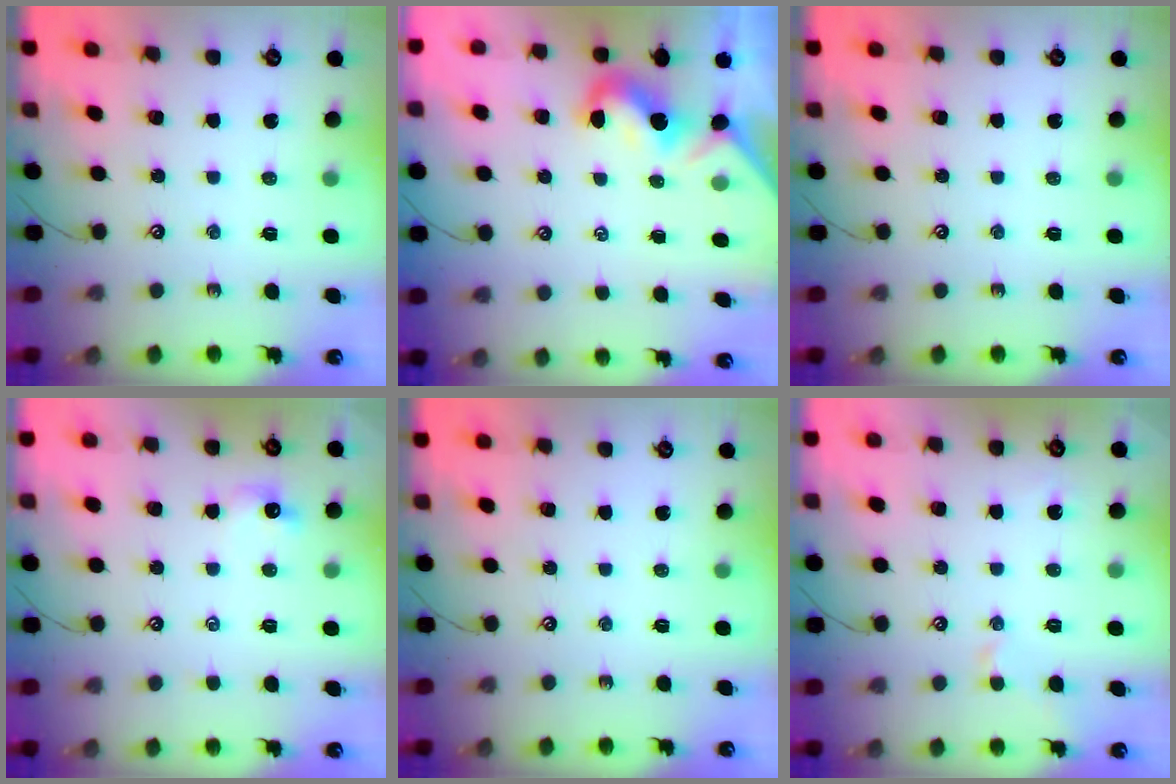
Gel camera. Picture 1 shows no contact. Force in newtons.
{"total": 2.0, "press": 1.9, "slide": 0.6}
{"total": 0.0}
{"total": 1.4, "press": 1.2, "slide": 0.6}
{"total": 0.0}
{"total": 1.0, "press": 0.9, "slide": 0.5}